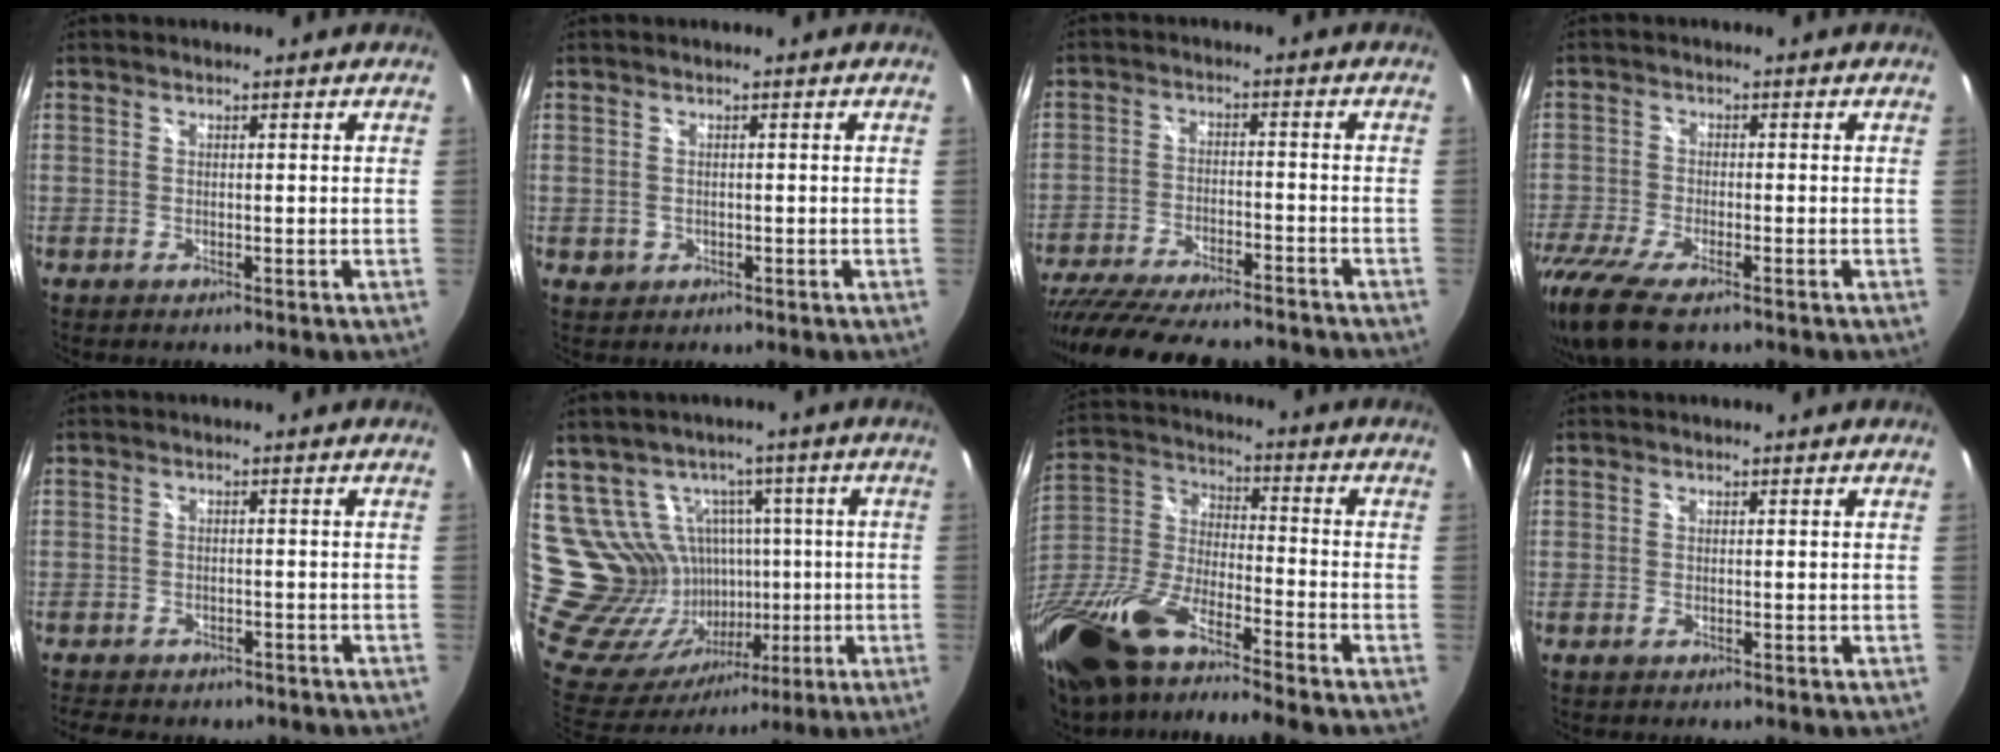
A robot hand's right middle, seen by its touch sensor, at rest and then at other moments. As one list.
[{"total": 1.5, "force": [-0.2, 1.4, 0.4], "torque": [-0.006, -0.002, -0.002]}, {"total": 23.1, "force": [-19.5, 6.3, 10.8], "torque": [-0.224, -0.041, -0.294]}, {"total": 12.9, "force": [-9.1, 4.3, 8.1], "torque": [-0.200, -0.059, -0.172]}, {"total": 7.4, "force": [-5.9, 3.5, 2.9], "torque": [-0.066, -0.011, -0.081]}, {"total": 16.7, "force": [3.6, 14.9, 6.7], "torque": [-0.166, -0.001, 0.100]}, {"total": 20.5, "force": [-14.5, 4.7, 13.6], "torque": [-0.291, -0.040, -0.289]}, {"total": 0.0}]